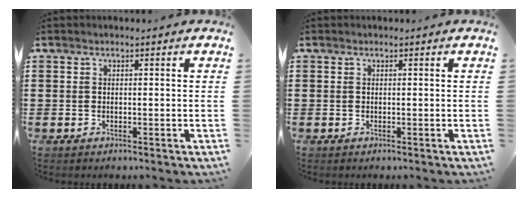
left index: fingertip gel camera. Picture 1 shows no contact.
{"total": 0.0}